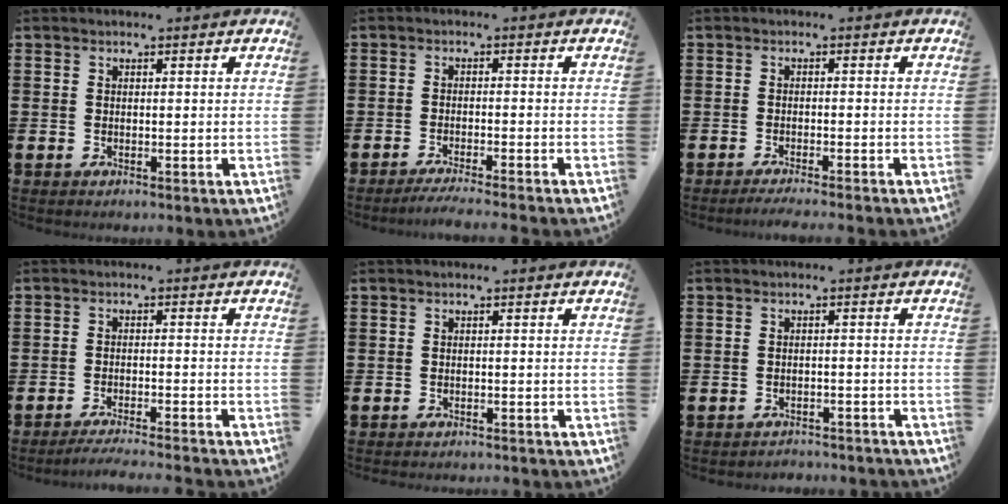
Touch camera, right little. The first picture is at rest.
{"total": 2.1, "force": [-1.9, -0.3, 0.9], "torque": [-0.013, 0.003, -0.036]}
{"total": 1.4, "force": [-1.2, -0.2, 0.5], "torque": [-0.007, 0.000, -0.024]}
{"total": 2.3, "force": [-2.2, -0.4, 0.7], "torque": [-0.010, 0.001, -0.043]}
{"total": 0.7, "force": [-0.7, 0.0, 0.0], "torque": [0.000, -0.001, -0.014]}
{"total": 1.6, "force": [-1.6, 0.0, -0.2], "torque": [-0.002, 0.004, -0.036]}